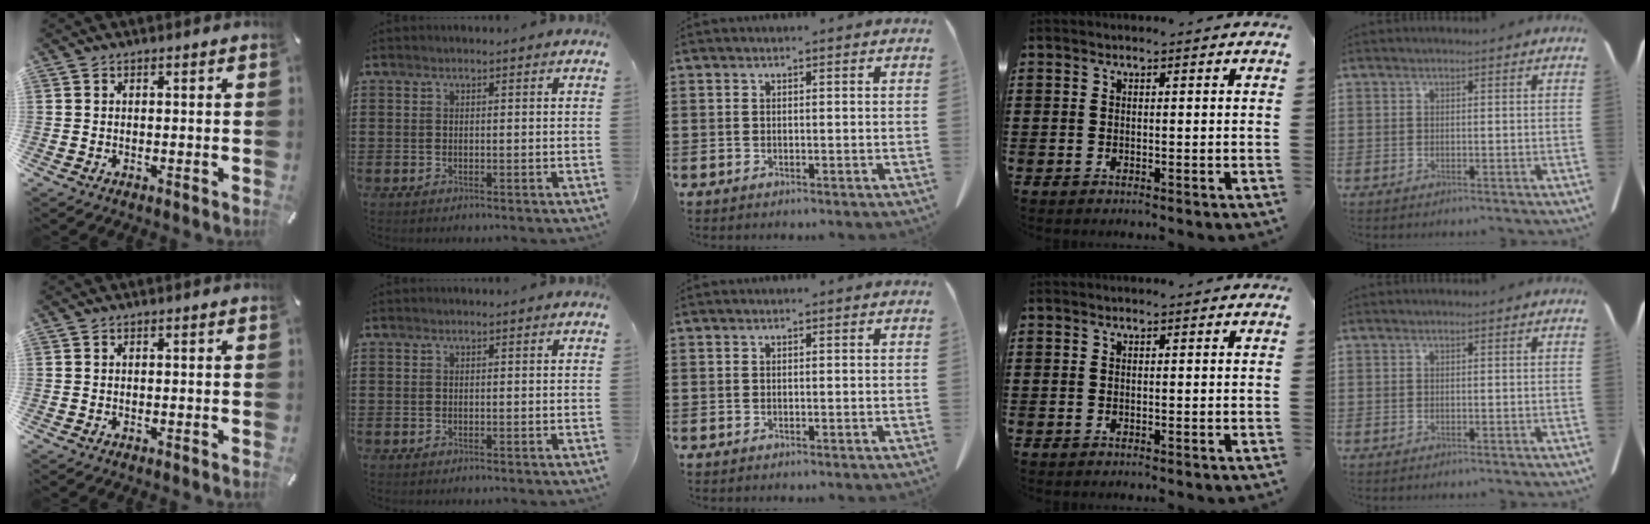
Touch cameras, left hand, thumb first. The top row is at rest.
{}